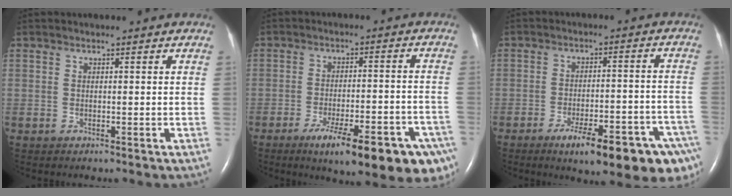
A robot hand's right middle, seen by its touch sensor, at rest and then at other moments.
{"total": 18.2, "force": [-11.6, 4.0, 13.4], "torque": [-0.116, 0.007, -0.160]}
{"total": 16.7, "force": [-10.8, 3.3, 12.3], "torque": [-0.096, 0.018, -0.147]}